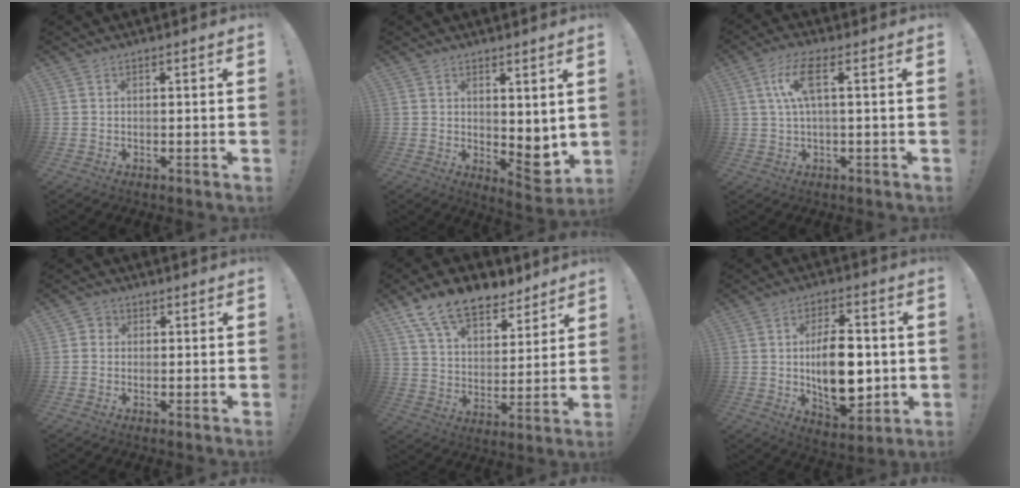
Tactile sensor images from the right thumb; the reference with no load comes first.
{"total": 5.0, "force": [1.3, 2.9, 3.8], "torque": [-0.027, -0.037, 0.029]}
{"total": 8.5, "force": [2.1, 2.3, 7.9], "torque": [-0.148, 0.003, 0.035]}
{"total": 2.3, "force": [-0.3, 2.1, 0.8], "torque": [-0.009, 0.004, -0.006]}
{"total": 15.0, "force": [10.9, 7.6, 6.9], "torque": [-0.117, -0.072, 0.199]}
{"total": 16.7, "force": [-0.5, 9.1, 13.9], "torque": [-0.232, -0.007, -0.012]}